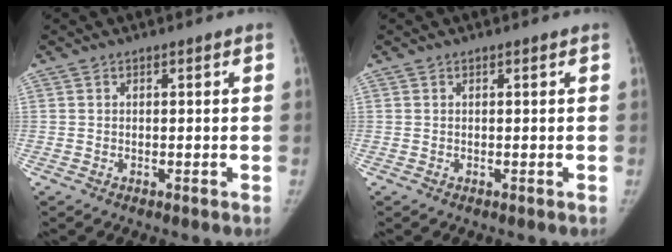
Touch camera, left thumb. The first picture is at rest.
{"total": 0.0}